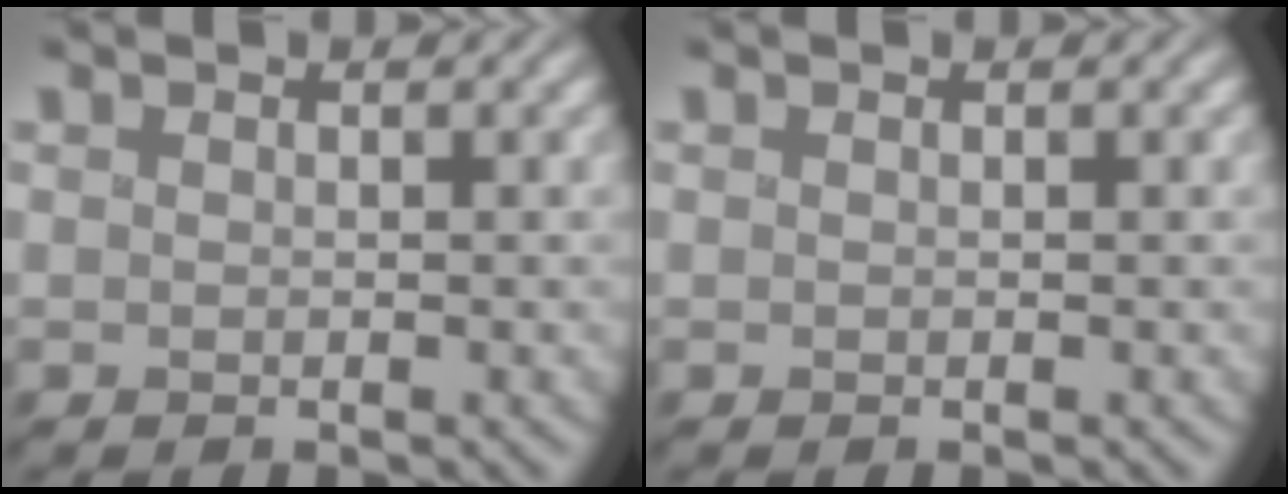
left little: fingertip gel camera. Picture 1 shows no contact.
{"total": 0.0}